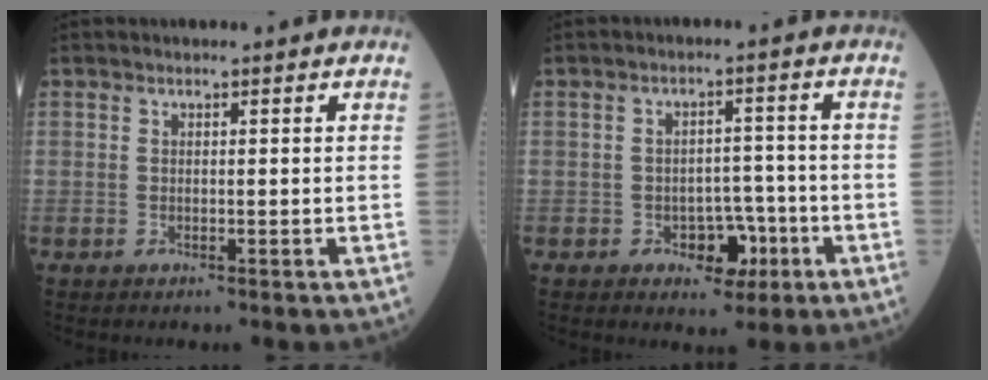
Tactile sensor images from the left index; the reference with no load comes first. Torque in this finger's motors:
{"motor_torque": [-0.13, 0.08, 0.08, 0.00]}